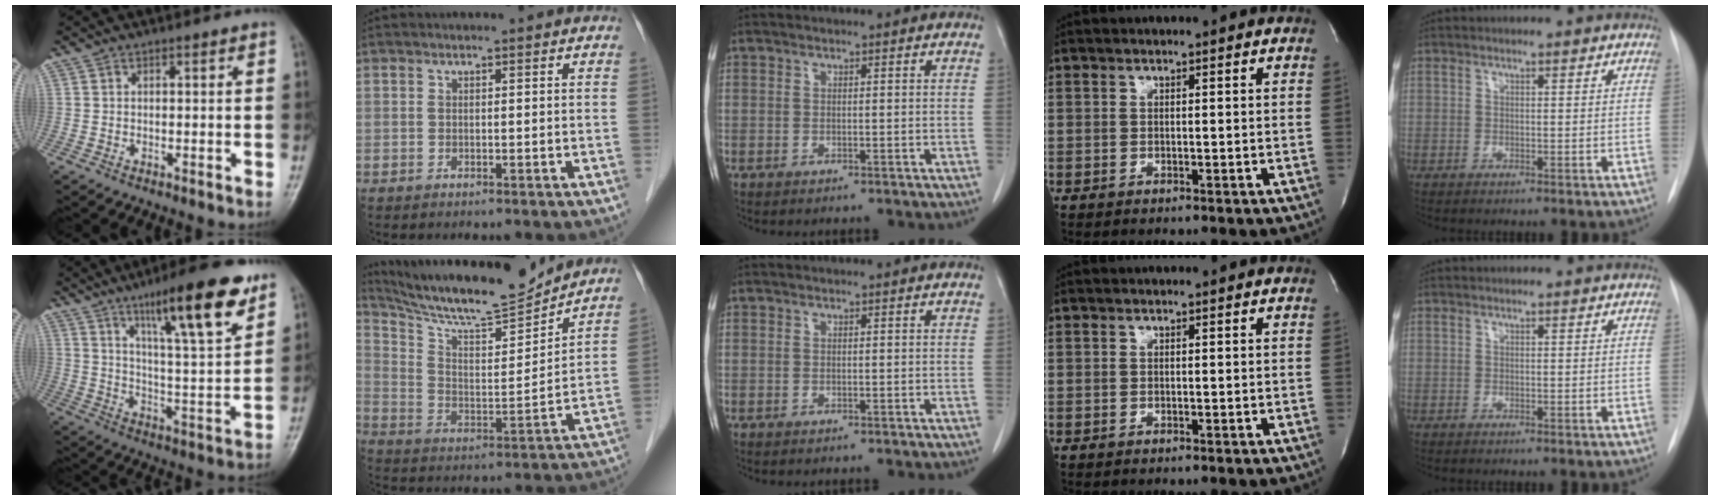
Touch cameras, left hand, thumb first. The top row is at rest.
{"thumb": {"total": 18.1, "force": [10.8, 3.4, 14.1], "torque": [-0.198, -0.052, 0.175]}, "index": {"total": 16.2, "force": [15.3, 0.5, 5.4], "torque": [-0.109, -0.008, 0.258]}}